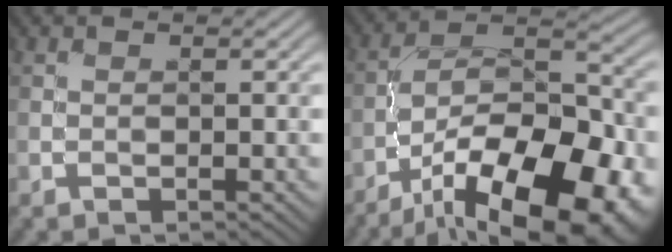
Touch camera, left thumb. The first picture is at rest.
{"total": 19.9, "force": [-11.7, 8.5, 13.7], "torque": [-0.201, -0.025, -0.183]}